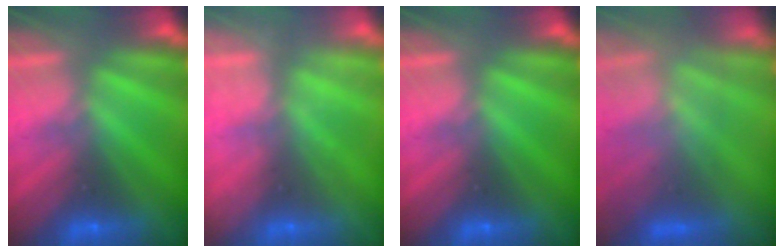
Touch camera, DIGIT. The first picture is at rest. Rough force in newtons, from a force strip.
{"total": 2.2}
{"total": 0.0}
{"total": 3.6}